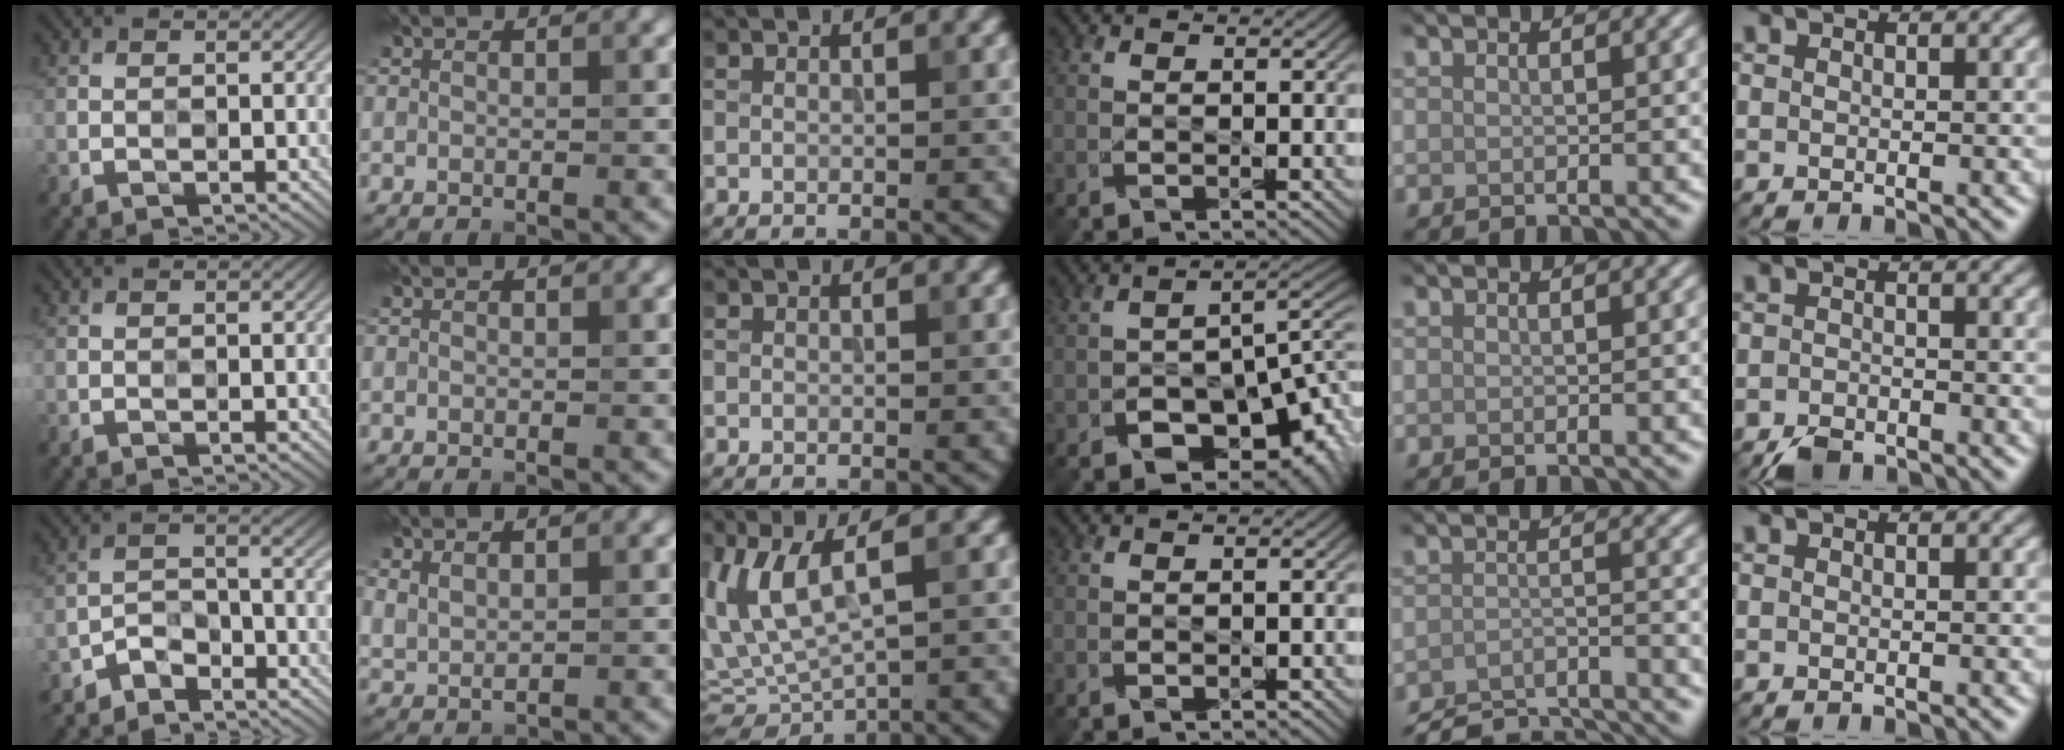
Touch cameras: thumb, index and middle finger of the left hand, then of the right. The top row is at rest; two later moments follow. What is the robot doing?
{"motion": "wipe", "object": "mirror"}